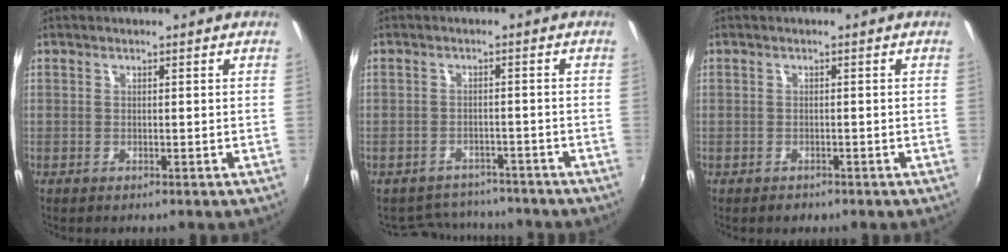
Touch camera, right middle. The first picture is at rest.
{"total": 8.2, "force": [-7.5, 2.9, 1.3], "torque": [-0.039, 0.008, -0.104]}
{"total": 0.9, "force": [-0.7, 0.6, 0.1], "torque": [-0.003, -0.001, -0.009]}